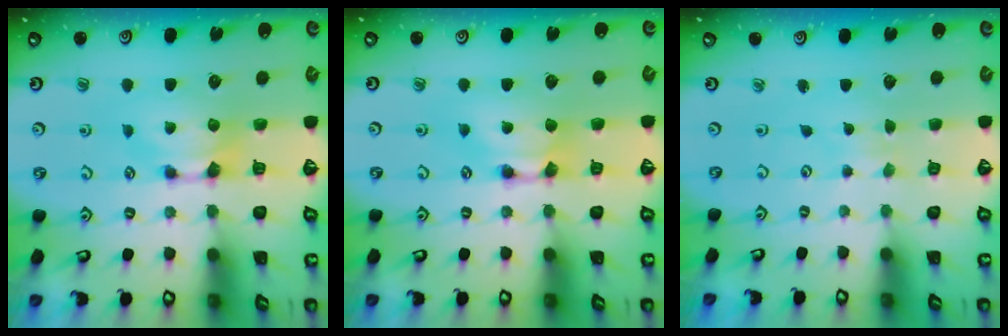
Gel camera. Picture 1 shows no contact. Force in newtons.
{"total": 1.5, "press": 1.5, "slide": 0.1}
{"total": 5.2, "press": 5.2, "slide": 0.2}